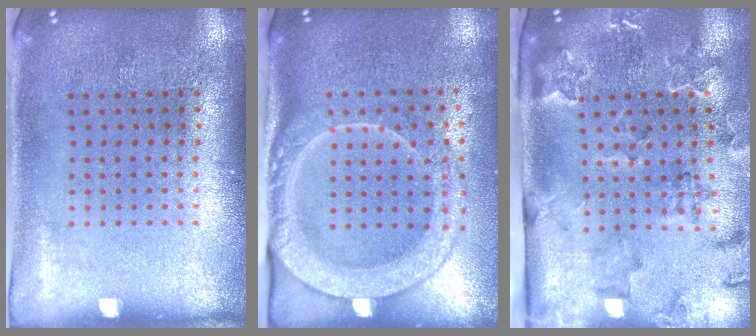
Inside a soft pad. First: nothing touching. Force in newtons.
{"total": 2.5, "press": 2.0, "slide": 1.5}
{"total": 2.3, "press": 2.3, "slide": 0.2}